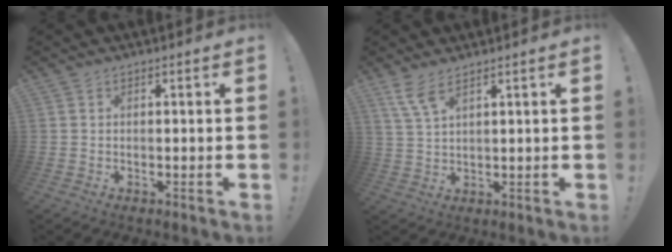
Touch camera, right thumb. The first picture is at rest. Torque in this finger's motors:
{"motor_torque": [0.12, -0.22, 0.06, 0.58, 0.06]}